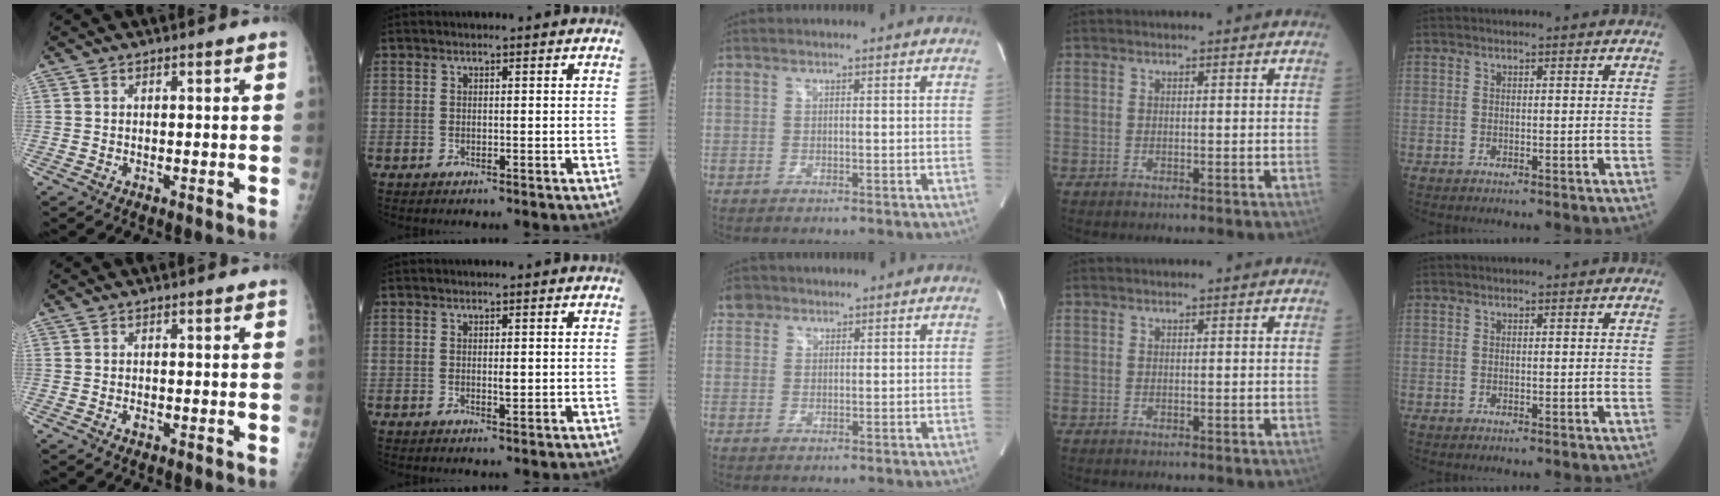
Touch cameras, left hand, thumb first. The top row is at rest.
{"thumb": {"total": 0.8, "force": [-0.4, 0.5, 0.4], "torque": [-0.006, 0.001, -0.007]}, "index": {"total": 1.1, "force": [-0.2, 0.3, 1.1], "torque": [-0.016, -0.005, -0.004]}, "middle": {"total": 2.5, "force": [1.7, 1.9, 0.3], "torque": [-0.004, 0.013, 0.026]}}